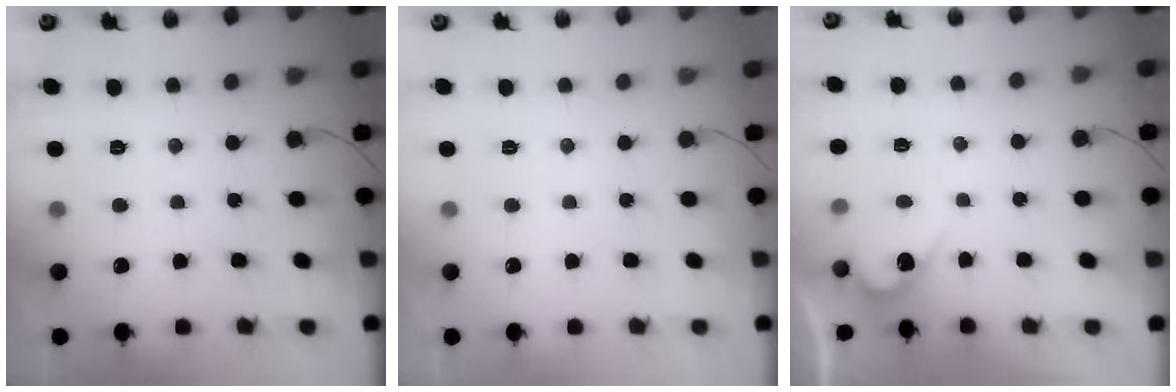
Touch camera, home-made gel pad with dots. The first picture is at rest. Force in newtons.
{"total": 0.0}
{"total": 3.3, "press": 3.3, "slide": 0.1}